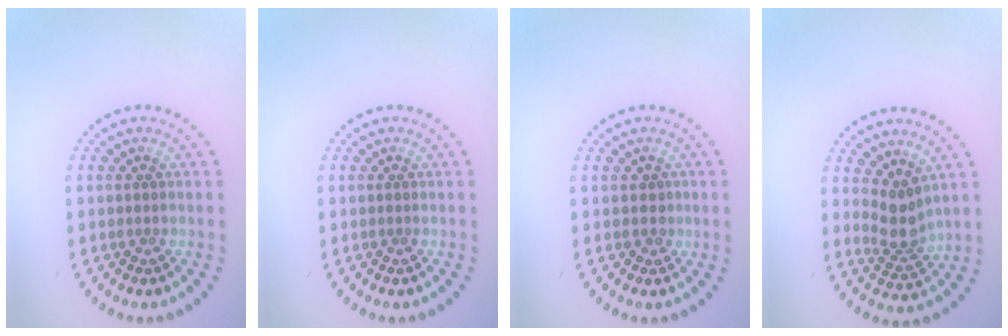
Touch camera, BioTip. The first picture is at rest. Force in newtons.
{"total": 0.0}
{"total": 0.6, "press": 0.3, "slide": 0.5}
{"total": 2.7, "press": 2.0, "slide": 1.8}